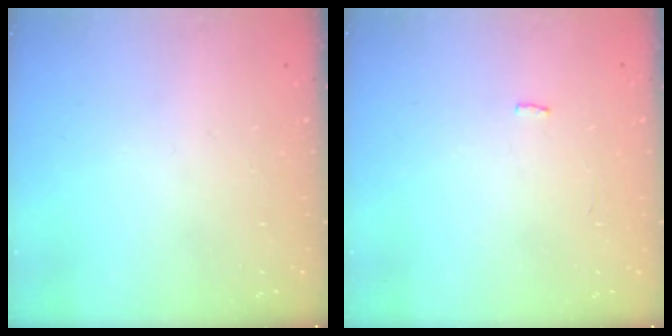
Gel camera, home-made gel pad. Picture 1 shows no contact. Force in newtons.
{"total": 2.0, "press": 2.0, "slide": 0.3}